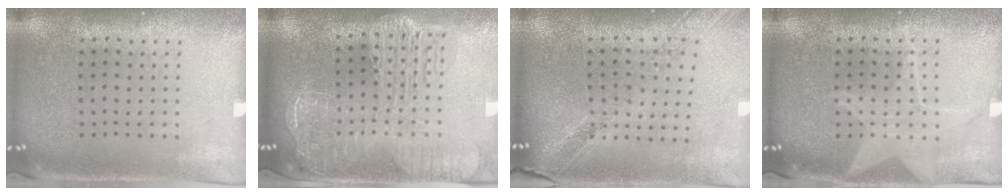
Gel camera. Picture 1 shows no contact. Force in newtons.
{"total": 2.8, "press": 2.3, "slide": 1.5}
{"total": 1.1, "press": 1.1, "slide": 0.1}
{"total": 2.3, "press": 2.3, "slide": 0.3}